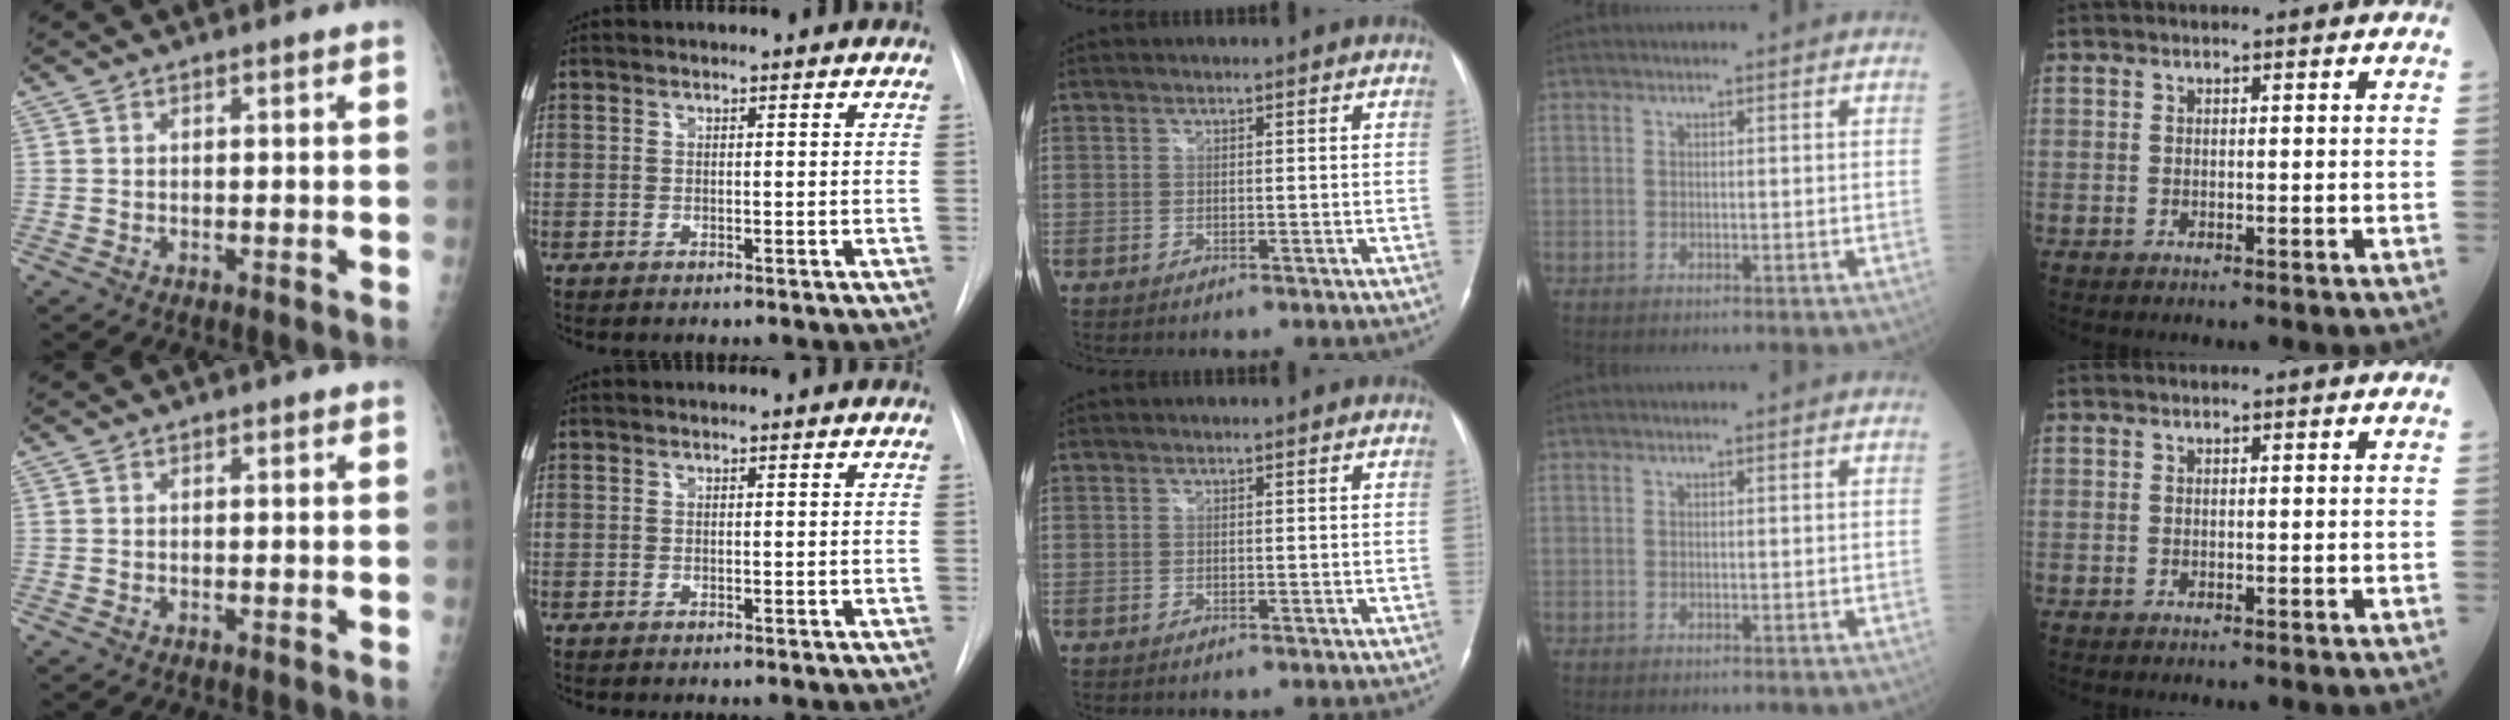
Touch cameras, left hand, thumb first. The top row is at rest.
{}